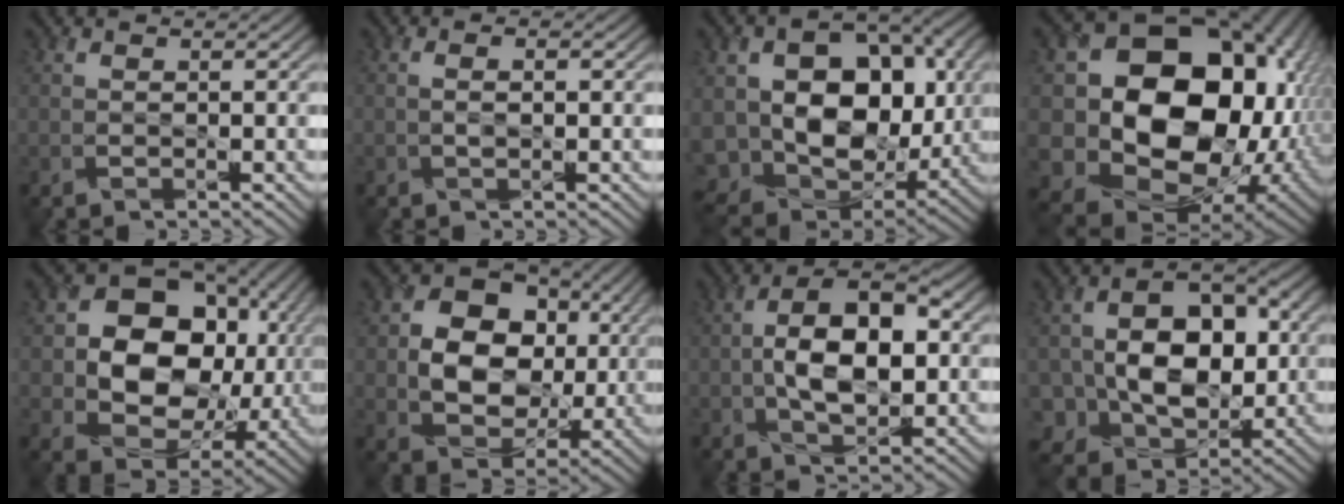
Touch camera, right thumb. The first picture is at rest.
{"total": 1.5, "force": [0.0, 0.5, 1.4], "torque": [-0.028, 0.002, 0.000]}
{"total": 15.8, "force": [0.8, 11.6, 10.6], "torque": [-0.204, -0.017, 0.022]}
{"total": 20.5, "force": [2.1, 16.1, 12.4], "torque": [-0.237, -0.042, 0.079]}
{"total": 15.4, "force": [1.6, 12.0, 9.5], "torque": [-0.172, -0.011, 0.036]}
{"total": 11.6, "force": [1.3, 9.0, 7.2], "torque": [-0.137, -0.007, 0.016]}
{"total": 10.6, "force": [-0.1, 5.6, 9.0], "torque": [-0.164, 0.010, -0.006]}
{"total": 12.6, "force": [-0.5, 9.4, 8.4], "torque": [-0.149, -0.005, -0.010]}